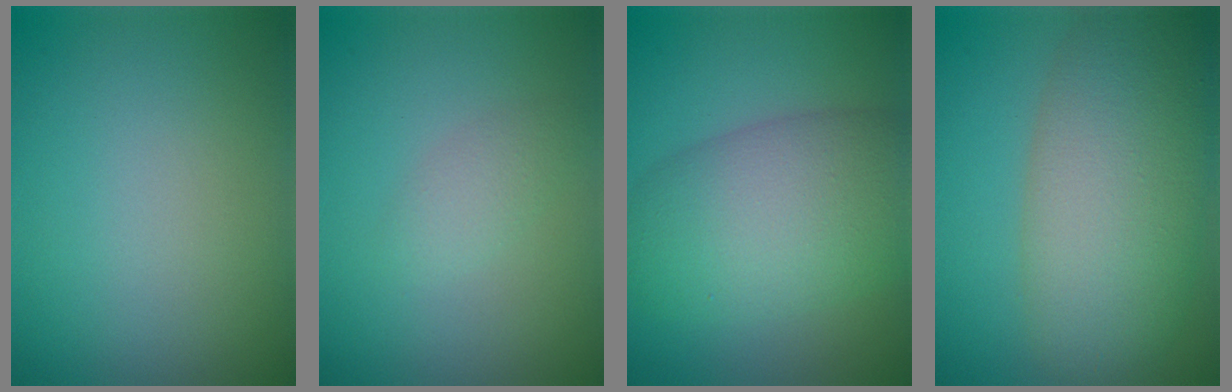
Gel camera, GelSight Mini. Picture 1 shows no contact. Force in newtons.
{"total": 1.5, "press": 1.5, "slide": 0.0}
{"total": 8.6, "press": 8.6, "slide": 0.3}
{"total": 10.1, "press": 10.1, "slide": 0.3}